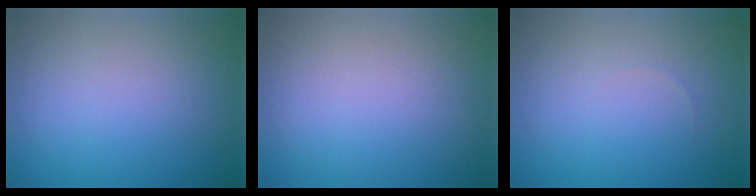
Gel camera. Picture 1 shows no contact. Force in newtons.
{"total": 0.0}
{"total": 0.0}